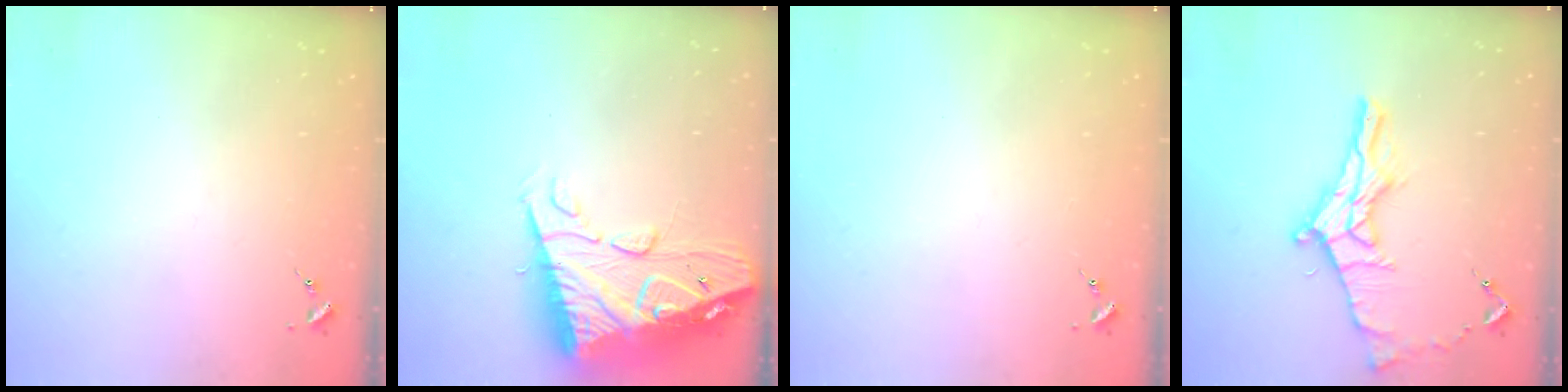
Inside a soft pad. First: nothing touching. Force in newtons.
{"total": 17.9, "press": 17.8, "slide": 1.7}
{"total": 0.0}
{"total": 13.4, "press": 13.4, "slide": 0.6}